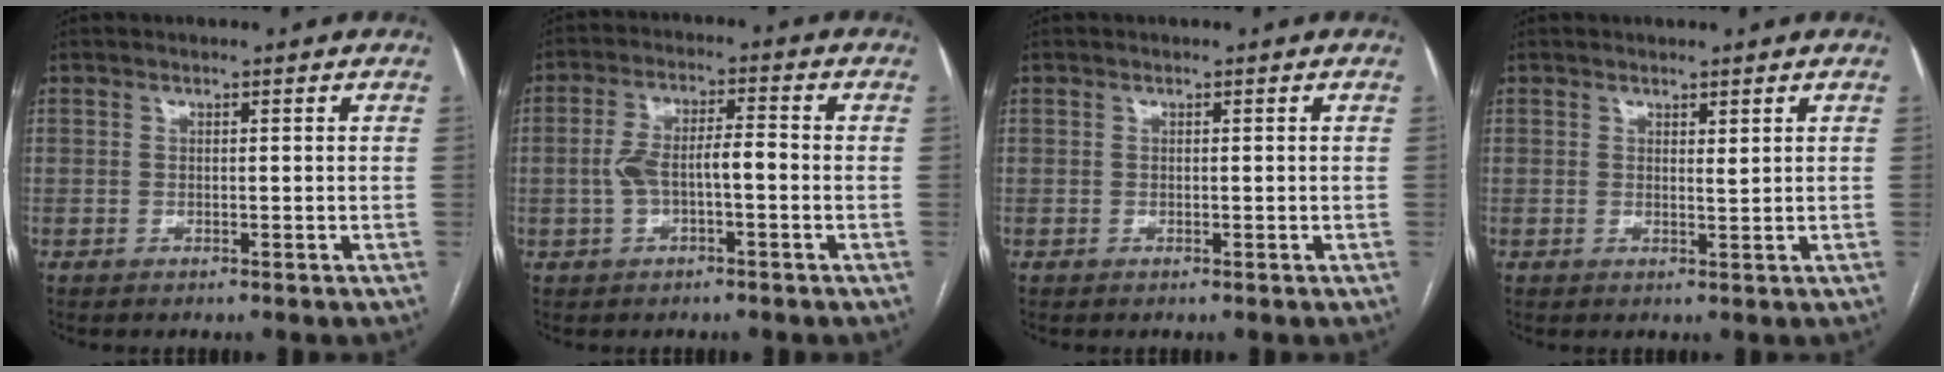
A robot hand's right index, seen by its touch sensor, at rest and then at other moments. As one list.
[{"total": 6.5, "force": [-1.1, 2.1, 6.0], "torque": [-0.125, 0.027, -0.017]}, {"total": 0.0}, {"total": 0.9, "force": [0.6, 0.2, 0.7], "torque": [-0.009, -0.006, 0.011]}]